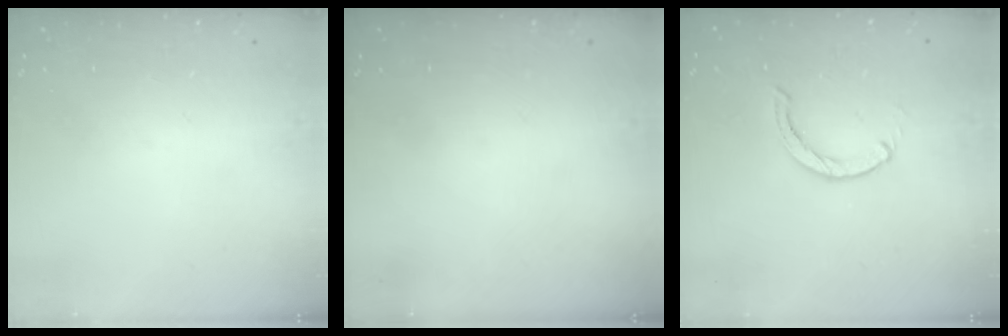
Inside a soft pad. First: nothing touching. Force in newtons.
{"total": 0.0}
{"total": 0.0}